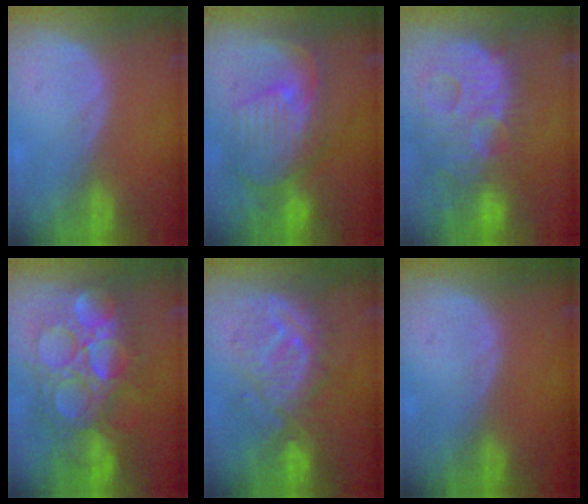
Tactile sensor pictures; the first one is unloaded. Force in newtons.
{"total": 11.1, "press": 9.7, "slide": 5.3}
{"total": 14.6, "press": 12.6, "slide": 7.3}
{"total": 13.5, "press": 13.4, "slide": 1.6}
{"total": 10.0, "press": 9.8, "slide": 1.4}
{"total": 0.0}